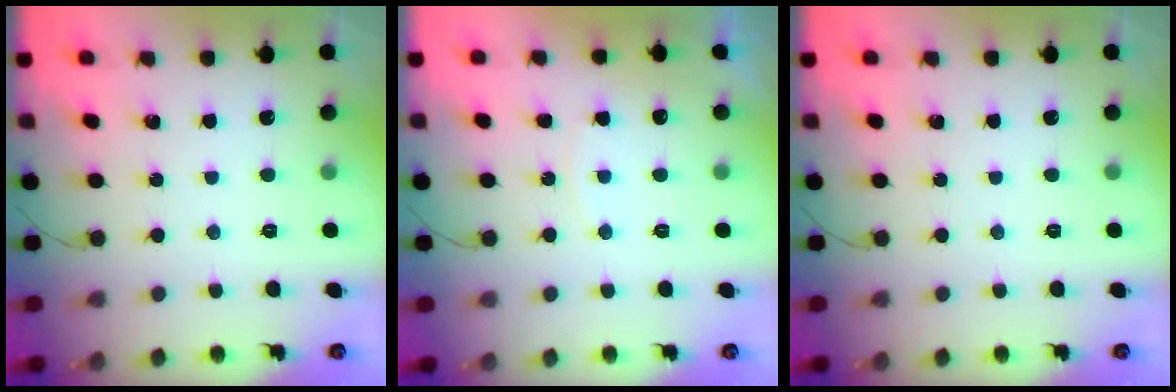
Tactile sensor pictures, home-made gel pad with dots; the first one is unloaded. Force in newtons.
{"total": 4.3, "press": 4.3, "slide": 0.6}
{"total": 0.0}